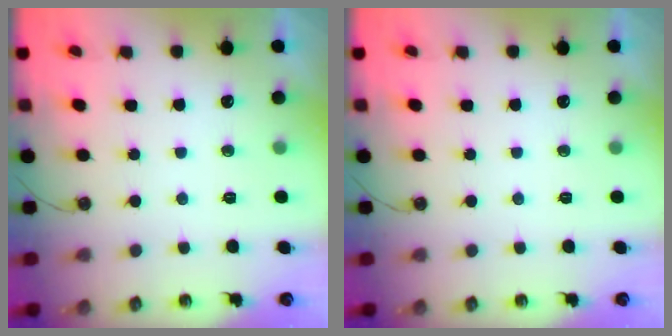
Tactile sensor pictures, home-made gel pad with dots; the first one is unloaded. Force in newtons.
{"total": 0.0}